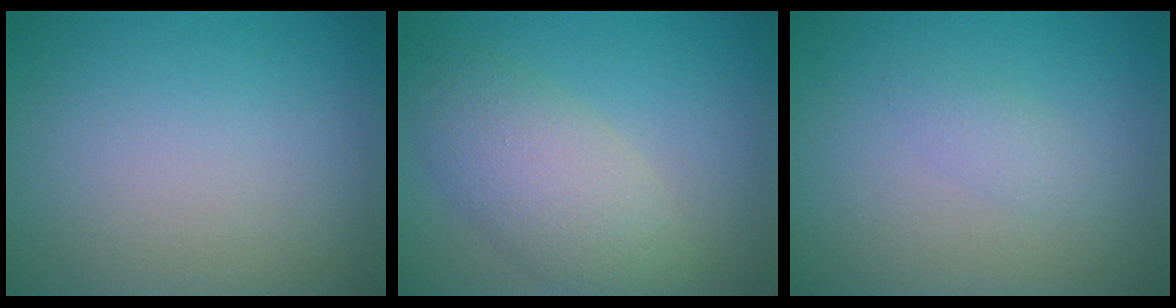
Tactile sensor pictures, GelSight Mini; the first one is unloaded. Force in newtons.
{"total": 5.5, "press": 5.4, "slide": 0.5}
{"total": 1.1, "press": 1.1, "slide": 0.0}